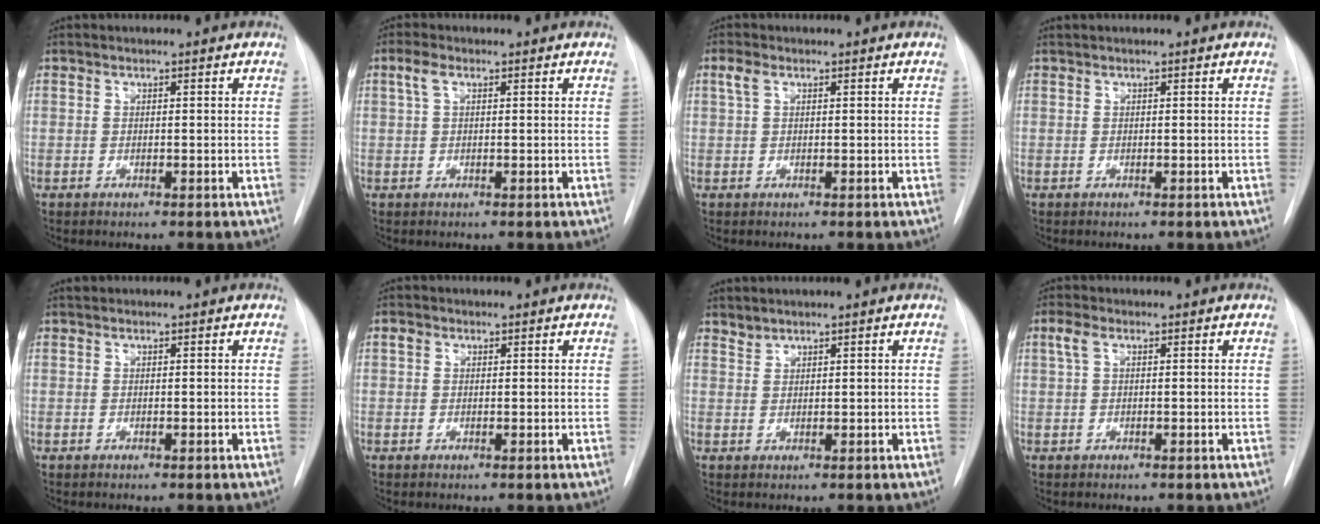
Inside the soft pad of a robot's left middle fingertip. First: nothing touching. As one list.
[{"total": 2.3, "force": [1.0, 1.0, 1.9], "torque": [-0.045, 0.017, 0.022]}, {"total": 2.0, "force": [0.9, 1.0, 1.5], "torque": [-0.037, 0.017, 0.022]}, {"total": 0.0}, {"total": 0.0}, {"total": 1.5, "force": [0.7, 1.1, 0.6], "torque": [-0.013, 0.013, 0.010]}, {"total": 1.1, "force": [1.1, 0.2, -0.1], "torque": [0.002, 0.000, 0.022]}, {"total": 2.2, "force": [0.9, 1.0, 1.7], "torque": [-0.044, 0.020, 0.021]}]